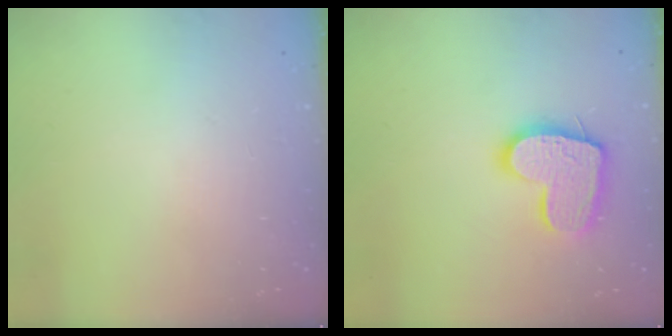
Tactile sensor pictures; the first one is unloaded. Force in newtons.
{"total": 14.0, "press": 14.0, "slide": 1.3}